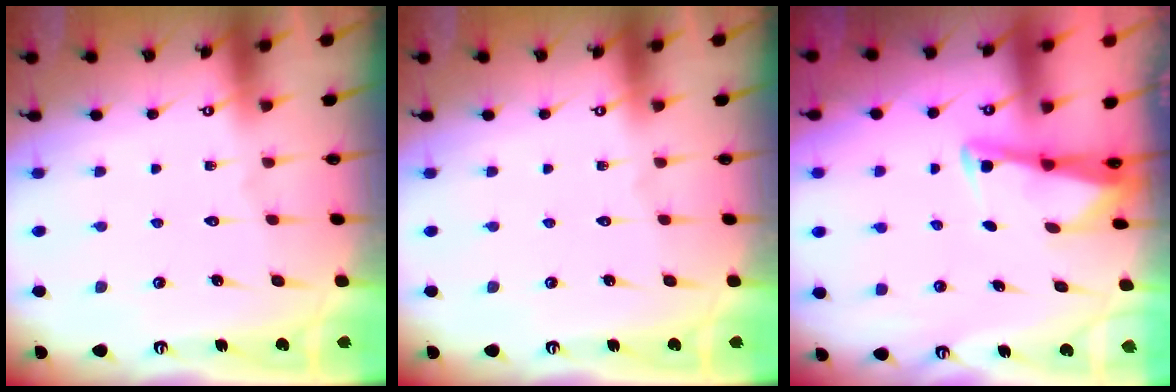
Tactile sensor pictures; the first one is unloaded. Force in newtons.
{"total": 0.0}
{"total": 2.7, "press": 2.7, "slide": 0.2}